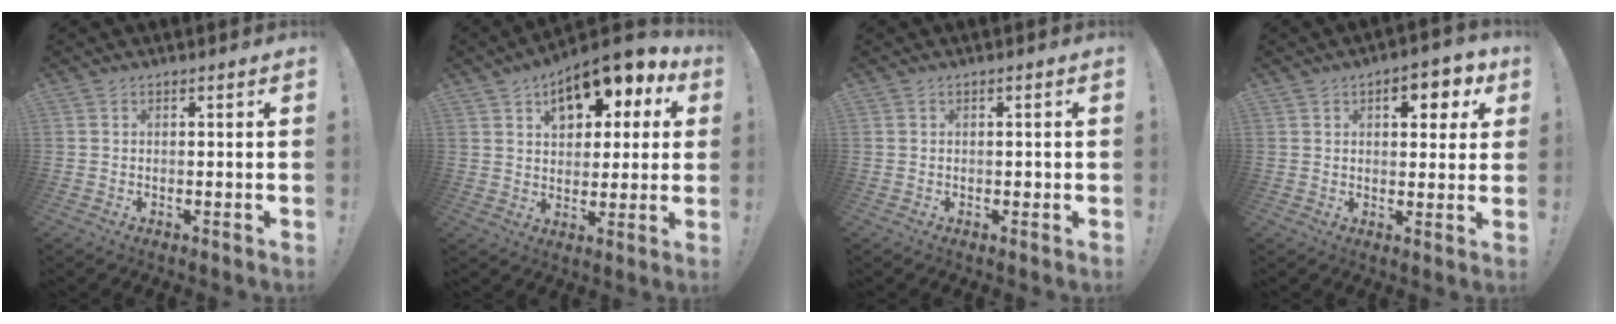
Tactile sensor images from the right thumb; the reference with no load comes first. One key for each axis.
{"total": 13.3, "fx": 7.0, "fy": 7.9, "fz": 8.0, "tx": -0.109, "ty": -0.034, "tz": 0.126}
{"total": 0.9, "fx": -0.3, "fy": 0.8, "fz": 0.3, "tx": -0.003, "ty": 0.003, "tz": -0.004}
{"total": 7.6, "fx": 3.0, "fy": 4.1, "fz": 5.6, "tx": -0.051, "ty": -0.009, "tz": 0.043}